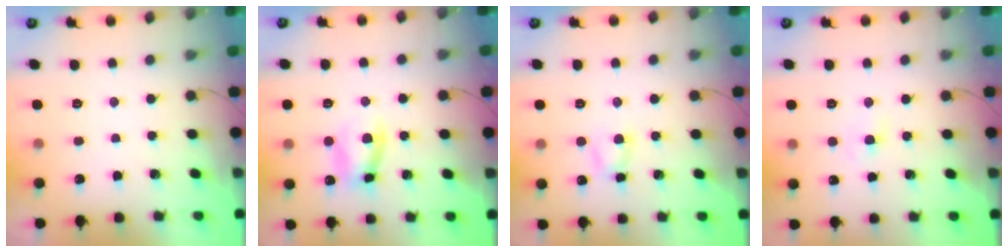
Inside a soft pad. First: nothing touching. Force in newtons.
{"total": 7.2, "press": 7.2, "slide": 0.5}
{"total": 3.5, "press": 3.3, "slide": 1.2}
{"total": 1.9, "press": 1.7, "slide": 0.8}